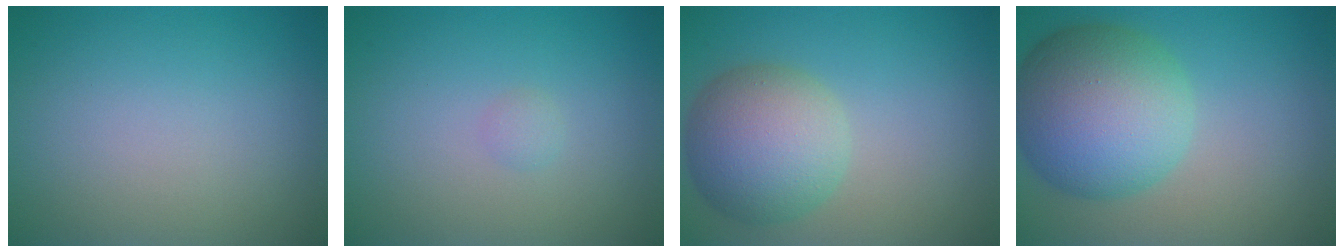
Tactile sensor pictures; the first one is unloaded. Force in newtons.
{"total": 0.6, "press": 0.6, "slide": 0.0}
{"total": 6.8, "press": 6.8, "slide": 0.3}
{"total": 9.9, "press": 9.8, "slide": 0.5}